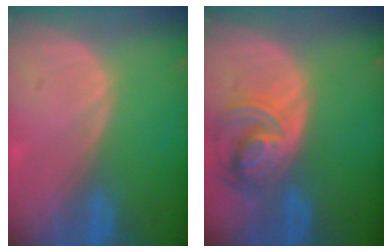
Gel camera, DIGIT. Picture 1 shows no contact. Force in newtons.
{"total": 8.0, "press": 7.0, "slide": 3.8}